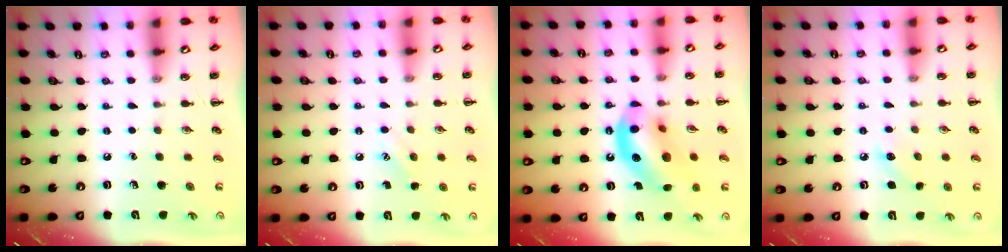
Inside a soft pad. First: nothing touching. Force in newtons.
{"total": 6.0, "press": 5.8, "slide": 1.7}
{"total": 14.7, "press": 14.2, "slide": 3.6}
{"total": 5.3, "press": 5.0, "slide": 1.6}